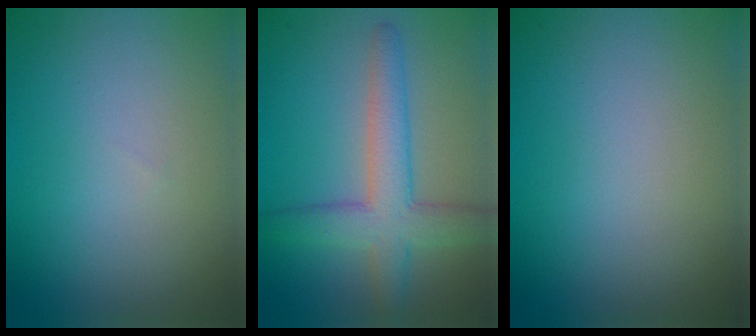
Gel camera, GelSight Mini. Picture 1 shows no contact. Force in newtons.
{"total": 5.2, "press": 5.2, "slide": 0.1}
{"total": 0.0}